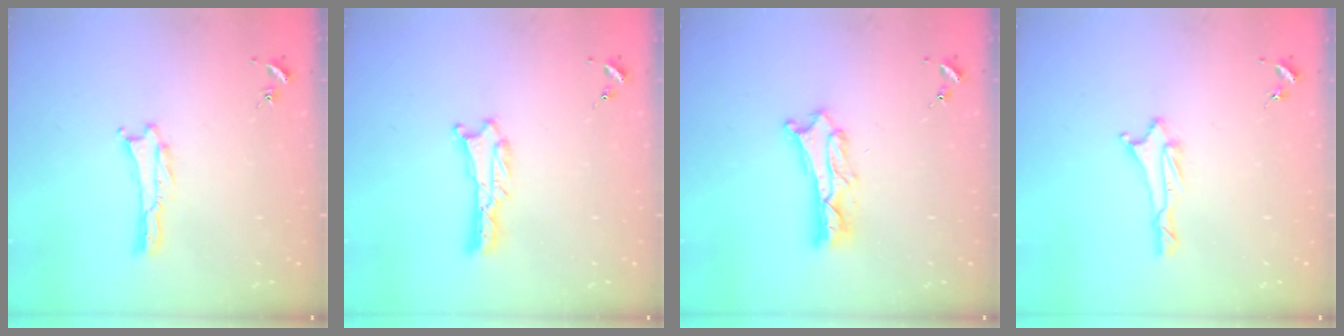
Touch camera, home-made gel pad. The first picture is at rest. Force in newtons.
{"total": 0.6, "press": 0.6, "slide": 0.1}
{"total": 3.7, "press": 3.7, "slide": 0.4}
{"total": 1.7, "press": 1.6, "slide": 0.5}